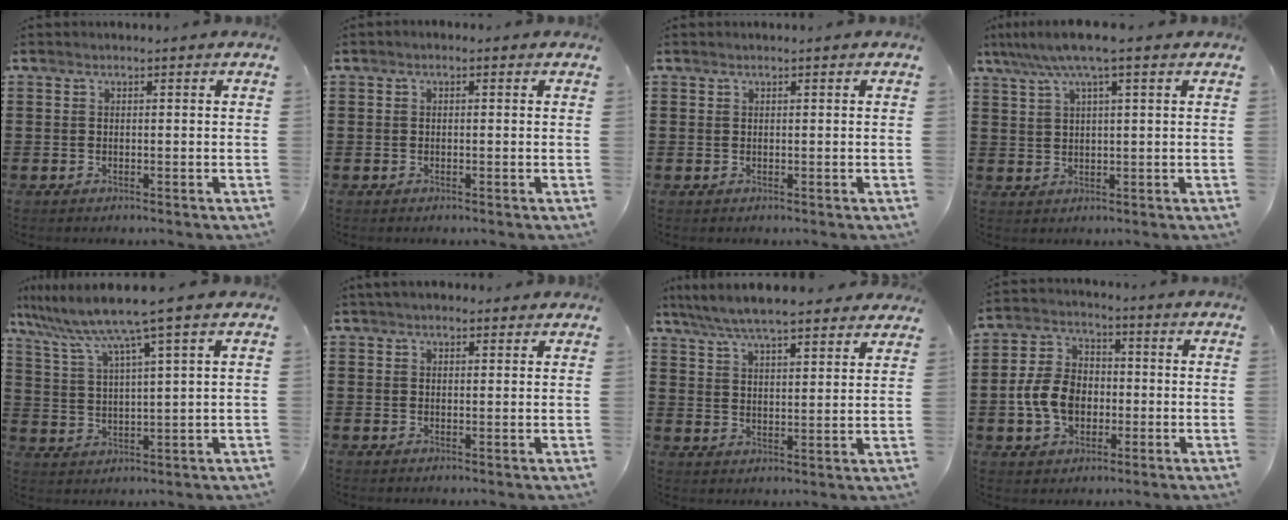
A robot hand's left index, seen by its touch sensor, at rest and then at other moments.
{"total": 0.6, "force": [-0.4, 0.3, 0.3], "torque": [-0.008, -0.002, -0.007]}
{"total": 0.0}
{"total": 5.9, "force": [3.7, 0.5, 4.6], "torque": [-0.095, 0.000, 0.065]}
{"total": 7.0, "force": [5.4, -1.1, 4.2], "torque": [-0.103, -0.037, 0.087]}
{"total": 2.3, "force": [2.0, 0.8, 0.9], "torque": [-0.023, 0.005, 0.037]}
{"total": 6.8, "force": [6.3, 0.7, 2.4], "torque": [-0.071, -0.022, 0.113]}
{"total": 8.3, "force": [-1.5, 6.5, 5.0], "torque": [-0.124, 0.014, -0.030]}